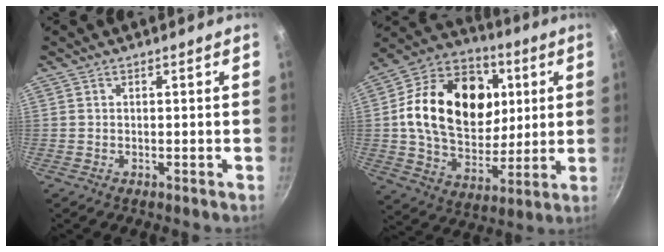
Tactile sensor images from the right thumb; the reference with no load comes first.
{"total": 24.5, "force": [4.8, 17.6, 16.4], "torque": [-0.250, 0.003, 0.078]}